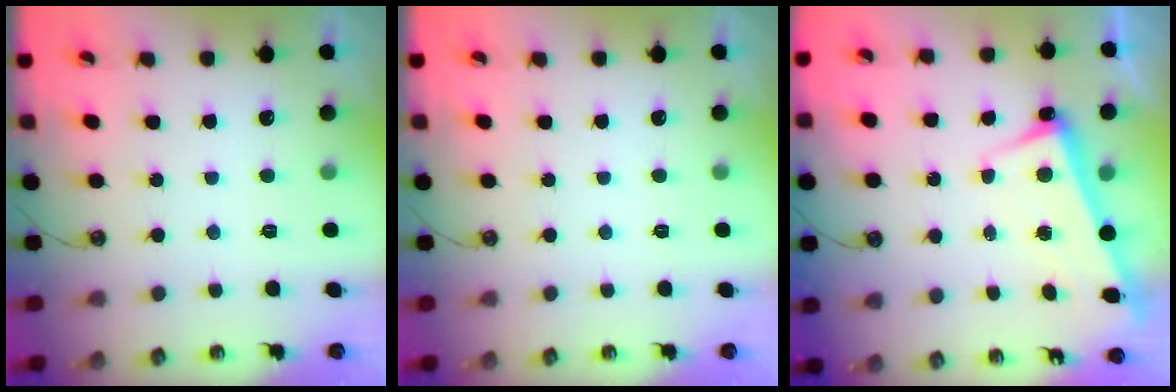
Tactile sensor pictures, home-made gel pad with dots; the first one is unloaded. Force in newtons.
{"total": 0.0}
{"total": 3.3, "press": 3.2, "slide": 0.8}